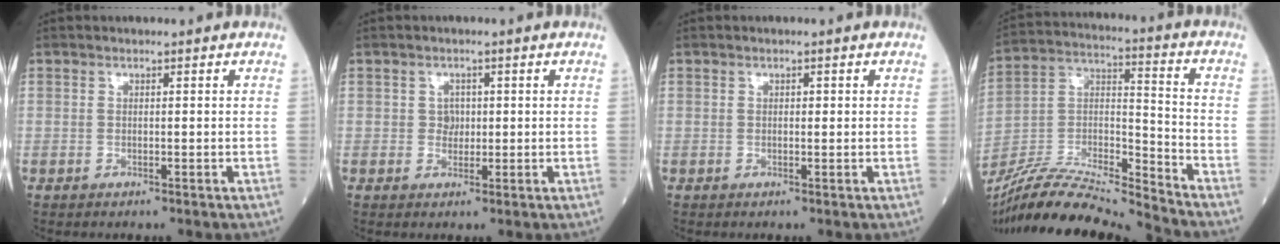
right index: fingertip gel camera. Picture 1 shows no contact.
{"total": 1.9, "force": [0.2, 1.6, 0.9], "torque": [-0.010, 0.002, 0.002]}
{"total": 0.7, "force": [0.1, 0.3, 0.6], "torque": [-0.009, 0.000, 0.002]}
{"total": 18.9, "force": [-17.6, -0.3, 6.8], "torque": [-0.137, 0.010, -0.323]}